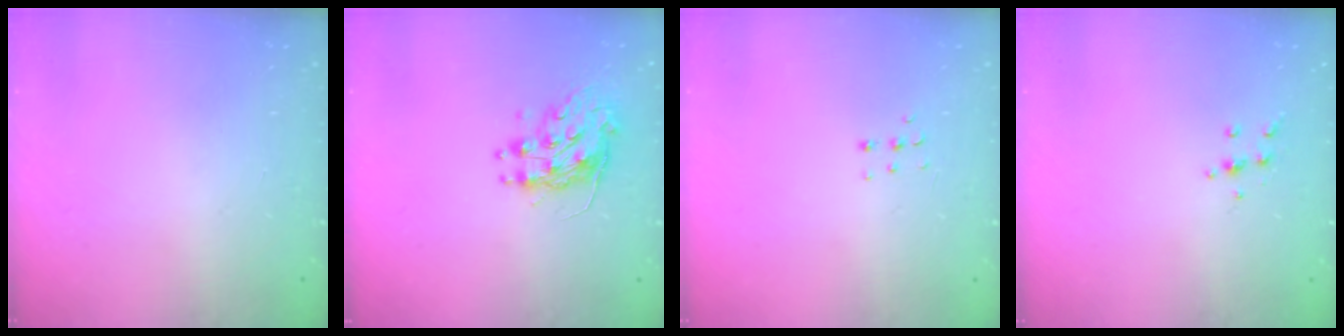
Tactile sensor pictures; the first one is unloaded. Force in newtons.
{"total": 9.2, "press": 9.2, "slide": 0.7}
{"total": 3.8, "press": 3.7, "slide": 0.9}
{"total": 4.0, "press": 3.8, "slide": 1.0}